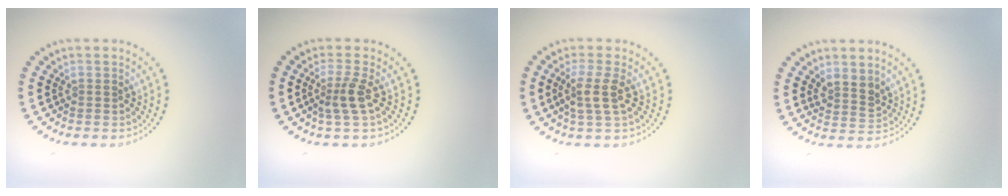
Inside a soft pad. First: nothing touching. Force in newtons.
{"total": 2.3, "press": 1.8, "slide": 1.5}
{"total": 2.6, "press": 2.1, "slide": 1.6}
{"total": 2.1, "press": 1.7, "slide": 1.2}